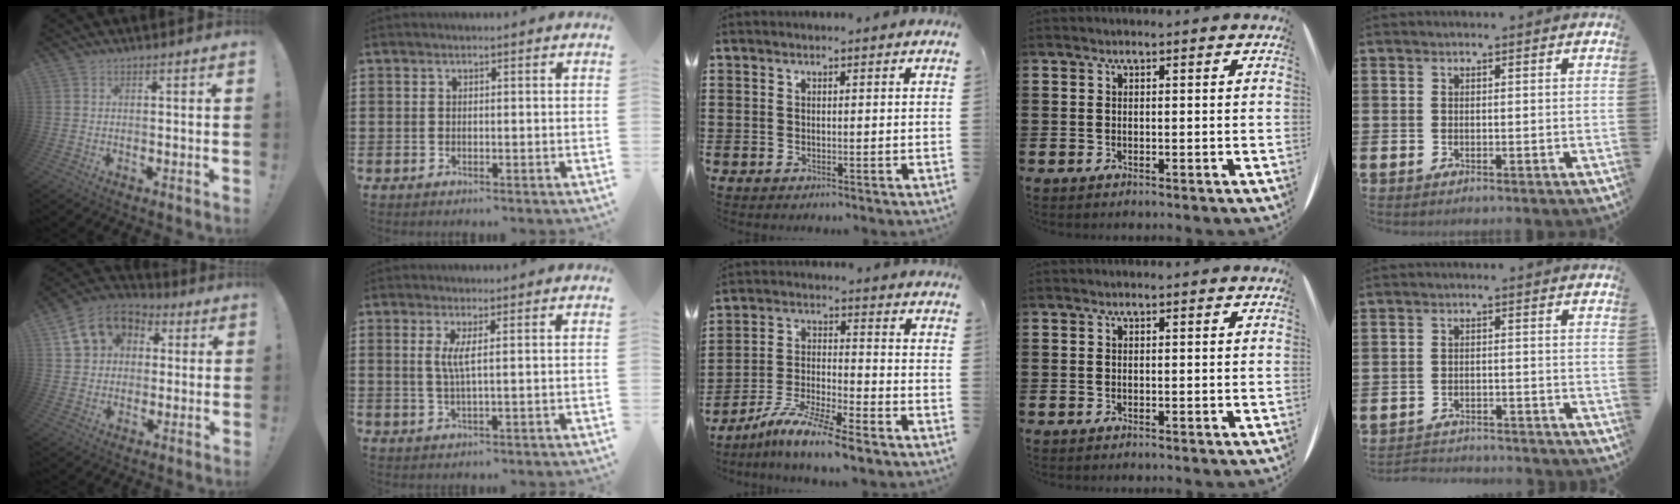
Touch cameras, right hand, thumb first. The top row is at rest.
{"thumb": {"total": 13.3, "force": [4.8, 10.8, 6.1], "torque": [-0.086, -0.011, 0.096]}, "index": {"total": 3.0, "force": [0.6, -0.1, 3.0], "torque": [-0.062, -0.006, 0.009]}, "middle": {"total": 8.4, "force": [-7.3, 0.0, 4.2], "torque": [-0.088, -0.006, -0.141]}, "little": {"total": 2.5, "force": [-2.5, 0.0, -0.3], "torque": [-0.003, 0.001, -0.055]}}